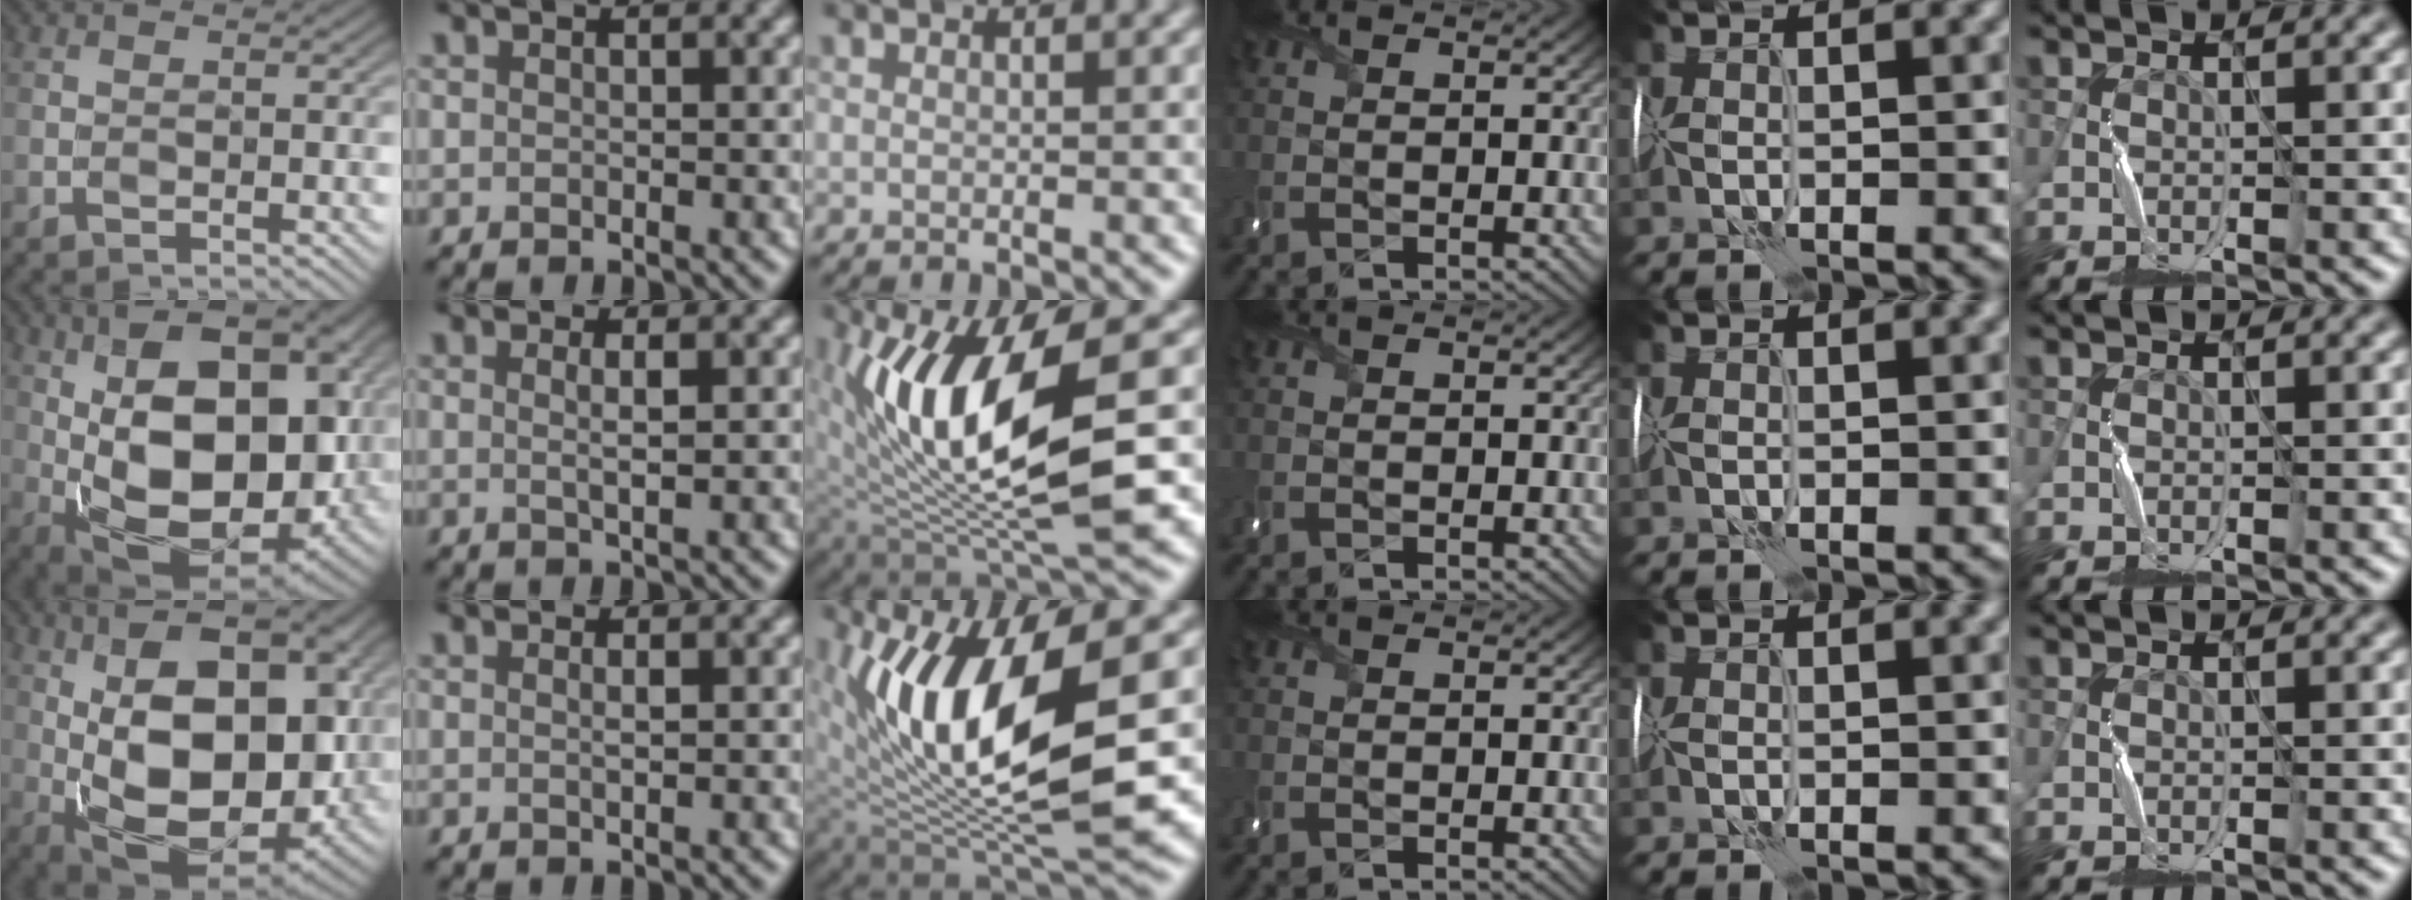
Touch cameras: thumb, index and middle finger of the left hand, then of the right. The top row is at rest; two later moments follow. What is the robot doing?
{"motion": "wrap", "object": "sponge"}